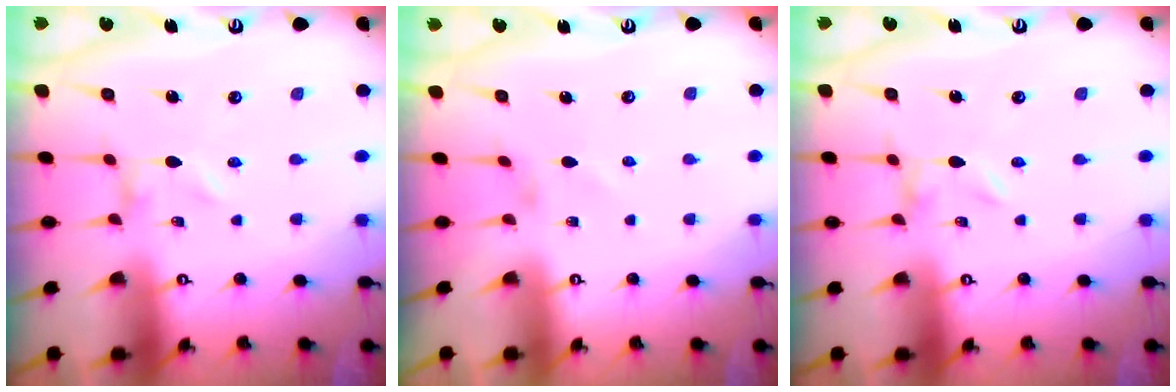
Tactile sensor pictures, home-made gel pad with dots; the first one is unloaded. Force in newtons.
{"total": 1.0, "press": 1.0, "slide": 0.2}
{"total": 0.0}